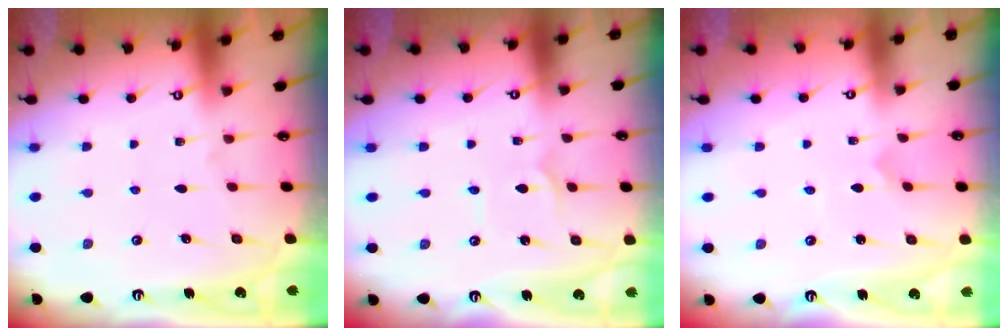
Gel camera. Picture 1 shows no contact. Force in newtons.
{"total": 2.6, "press": 2.6, "slide": 0.2}
{"total": 0.0}